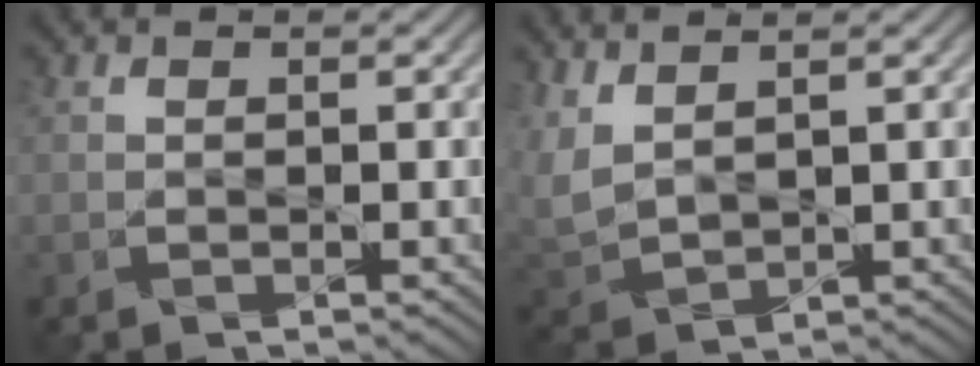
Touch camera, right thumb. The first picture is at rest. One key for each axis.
{"total": 5.3, "fx": 3.1, "fy": 2.3, "fz": 3.6, "tx": -0.125, "ty": 0.006, "tz": 0.072}